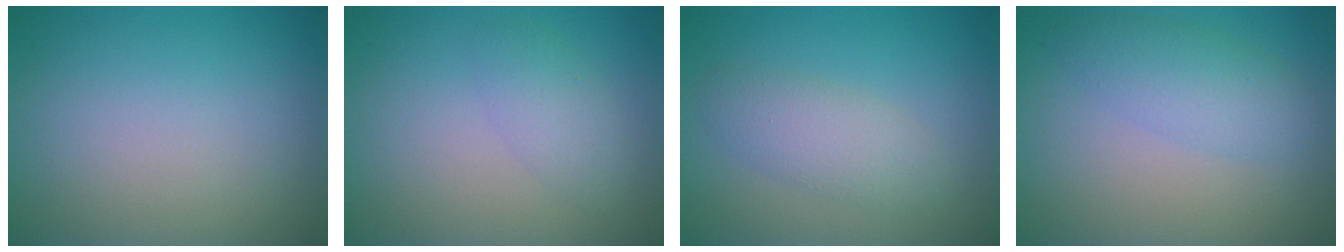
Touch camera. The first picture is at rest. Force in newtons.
{"total": 2.1, "press": 2.1, "slide": 0.1}
{"total": 2.8, "press": 2.8, "slide": 0.0}
{"total": 2.9, "press": 2.9, "slide": 0.0}